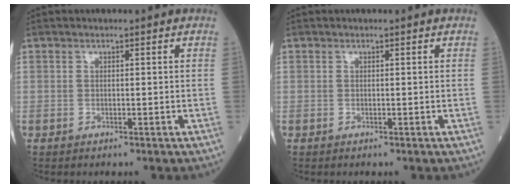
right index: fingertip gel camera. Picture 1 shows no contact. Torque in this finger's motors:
{"motor_torque": [0.00, 0.00, 0.00, 0.00]}